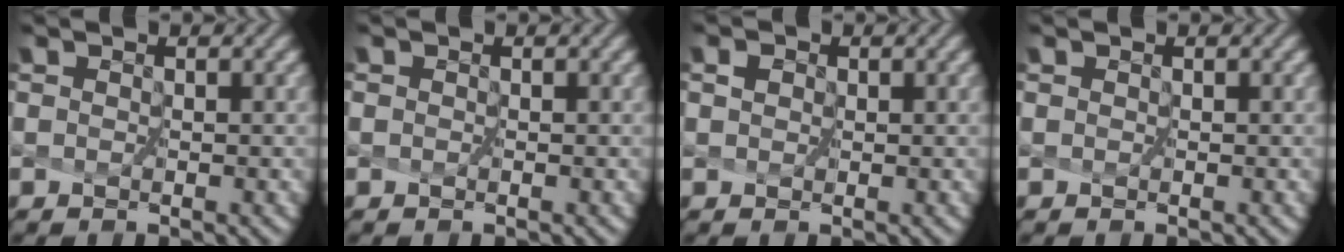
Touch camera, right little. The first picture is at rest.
{"total": 0.0}
{"total": 2.4, "force": [1.0, 1.6, 1.4], "torque": [-0.023, 0.017, 0.003]}
{"total": 0.0}